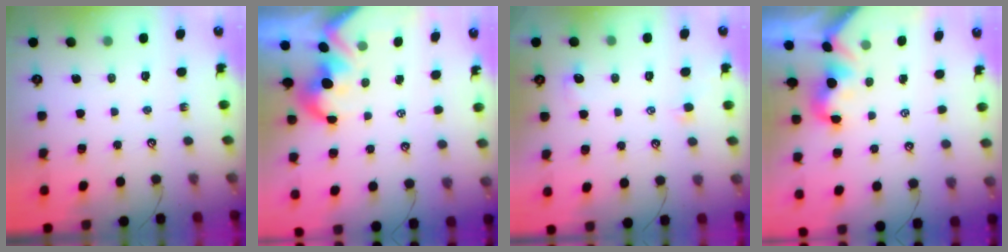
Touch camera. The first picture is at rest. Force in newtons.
{"total": 3.3, "press": 3.1, "slide": 1.2}
{"total": 1.0, "press": 0.7, "slide": 0.7}
{"total": 1.6, "press": 1.5, "slide": 0.4}